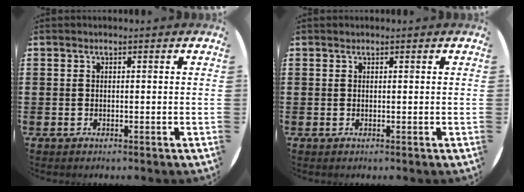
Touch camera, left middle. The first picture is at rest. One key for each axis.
{"total": 0.0}